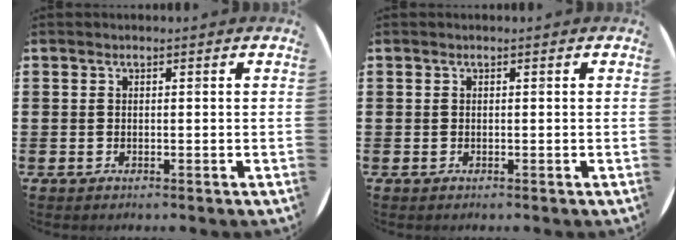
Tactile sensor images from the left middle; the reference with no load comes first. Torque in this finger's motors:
{"motor_torque": [-0.17, 0.04, 0.03, -0.01]}